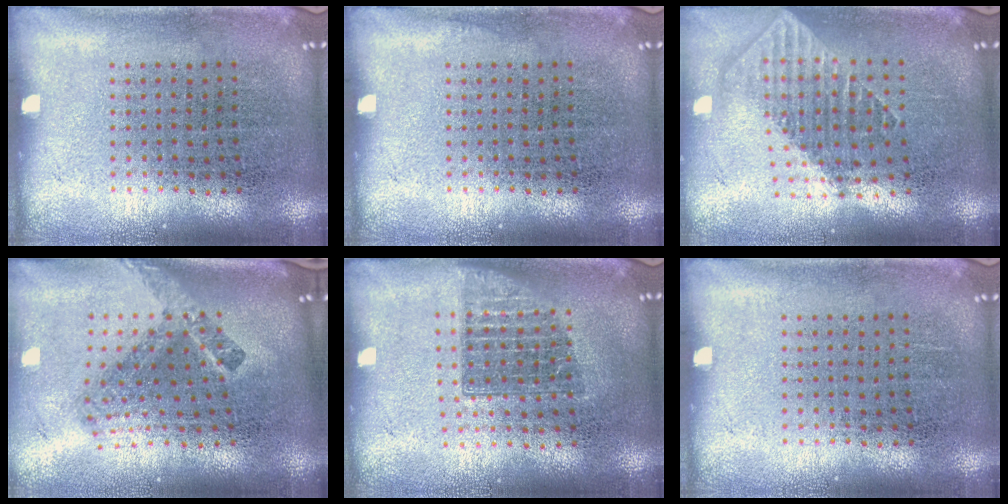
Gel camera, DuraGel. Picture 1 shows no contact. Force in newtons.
{"total": 0.0}
{"total": 1.8, "press": 1.5, "slide": 1.1}
{"total": 2.5, "press": 1.6, "slide": 2.0}
{"total": 1.4, "press": 1.1, "slide": 0.8}
{"total": 0.0}